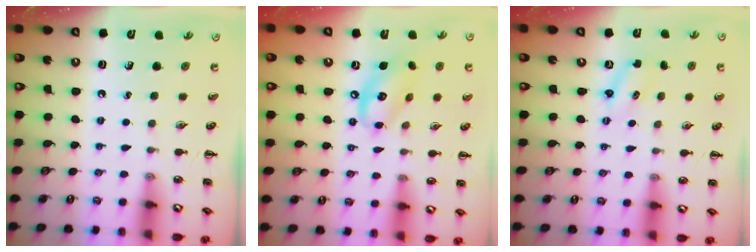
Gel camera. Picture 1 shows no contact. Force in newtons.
{"total": 11.2, "press": 11.0, "slide": 2.3}
{"total": 2.1, "press": 2.0, "slide": 0.6}